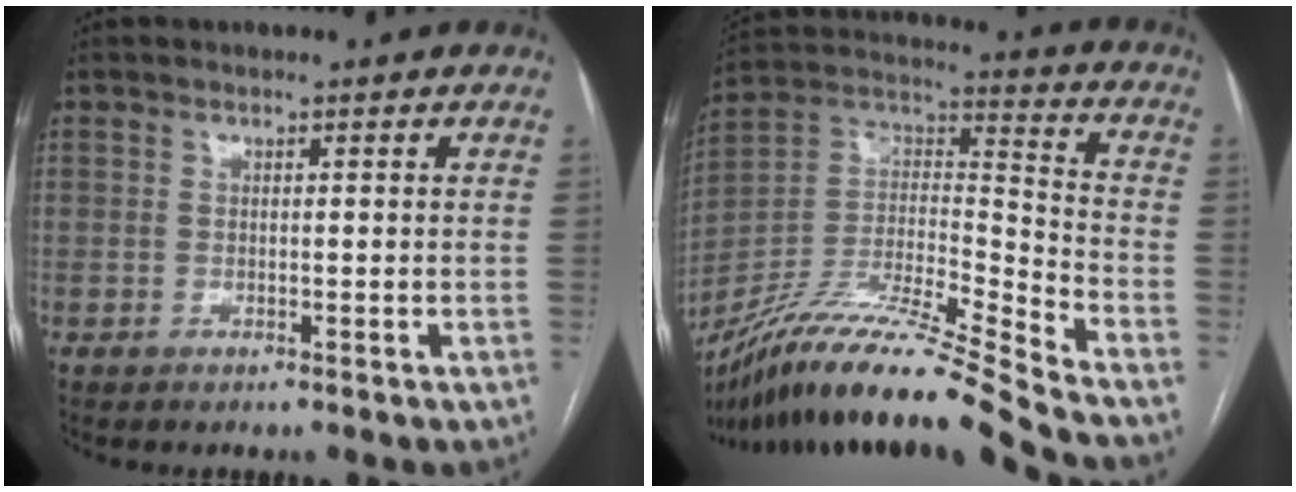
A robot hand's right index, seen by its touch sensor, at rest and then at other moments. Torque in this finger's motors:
{"motor_torque": [-0.32, -0.96, 0.19, 0.06]}